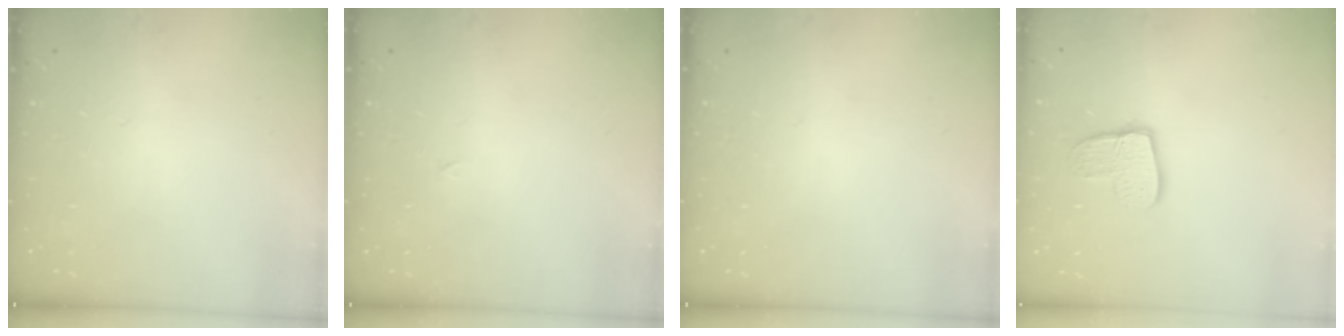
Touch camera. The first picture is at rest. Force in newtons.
{"total": 0.0}
{"total": 0.0}
{"total": 10.9, "press": 10.8, "slide": 0.9}